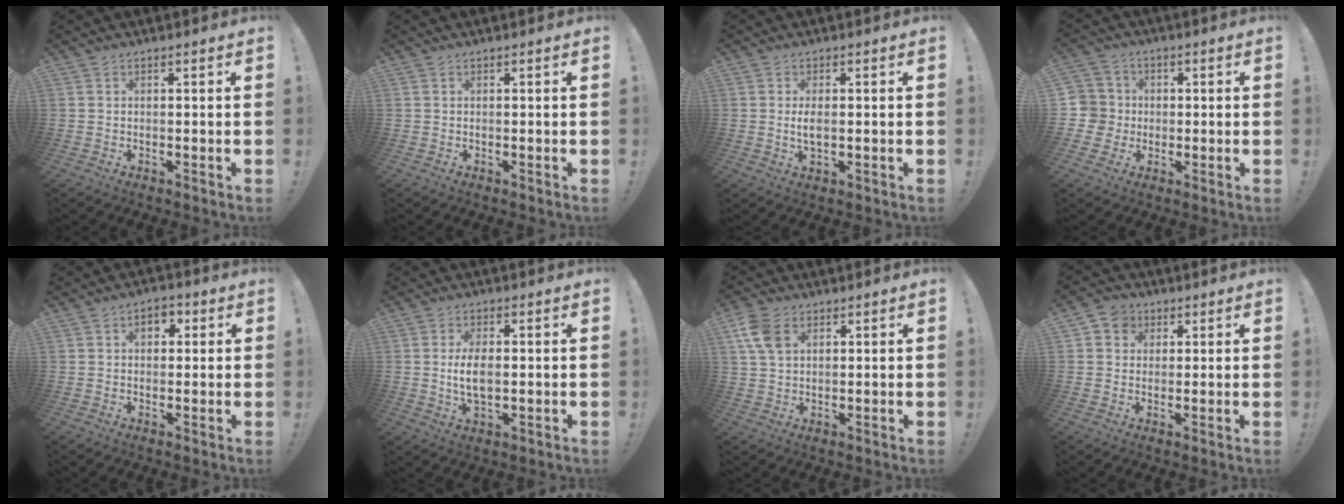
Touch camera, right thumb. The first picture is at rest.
{"total": 0.0}
{"total": 2.8, "force": [-0.3, 1.3, 2.5], "torque": [-0.045, -0.002, -0.008]}
{"total": 7.0, "force": [-0.3, 6.9, 1.2], "torque": [-0.025, 0.004, -0.003]}
{"total": 4.4, "force": [0.9, 3.2, 2.9], "torque": [-0.029, 0.004, 0.011]}
{"total": 6.6, "force": [0.0, 3.3, 5.7], "torque": [-0.100, -0.008, -0.006]}
{"total": 8.3, "force": [3.3, 5.5, 5.2], "torque": [-0.102, -0.002, 0.064]}
{"total": 5.2, "force": [1.5, 4.7, 1.6], "torque": [-0.026, 0.002, 0.030]}